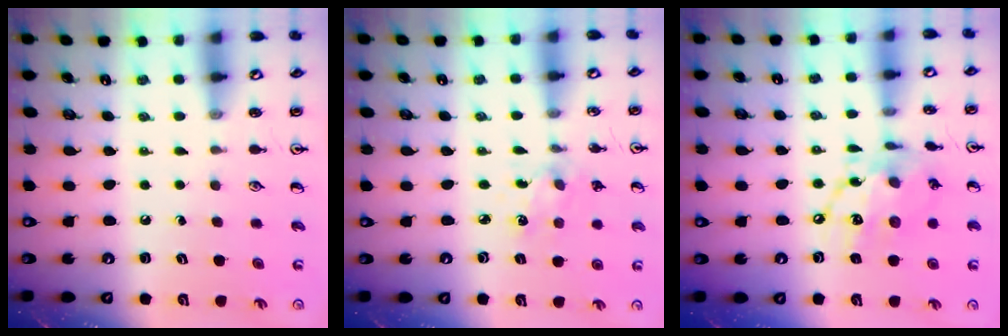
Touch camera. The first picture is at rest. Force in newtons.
{"total": 2.5, "press": 2.4, "slide": 0.6}
{"total": 14.9, "press": 14.8, "slide": 1.0}